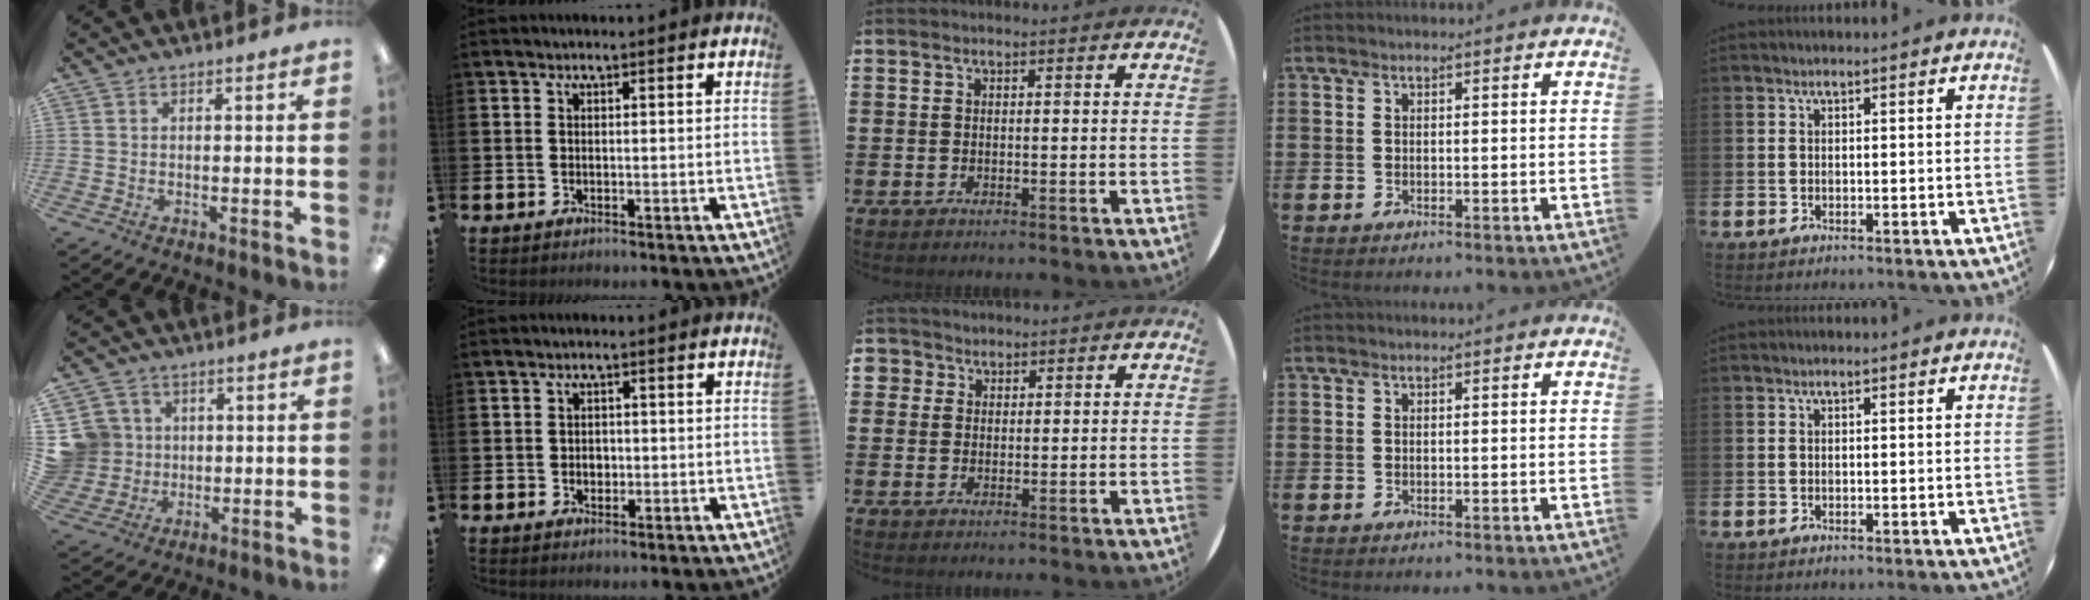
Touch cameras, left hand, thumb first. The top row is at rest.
{"thumb": {"total": 8.4, "force": [1.7, 8.2, 0.8], "torque": [-0.038, 0.005, 0.044]}, "index": {"total": 1.5, "force": [-0.1, 1.3, 0.7], "torque": [-0.003, 0.003, -0.006]}, "middle": {"total": 2.0, "force": [1.4, 1.4, 0.0], "torque": [0.012, 0.000, 0.023]}}